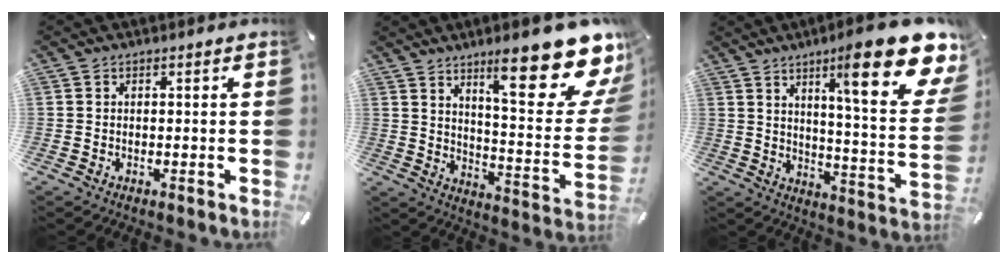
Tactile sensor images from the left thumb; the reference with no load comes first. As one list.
[{"total": 22.9, "force": [14.9, 6.4, 16.1], "torque": [-0.214, -0.120, 0.236]}, {"total": 22.0, "force": [12.9, 5.2, 17.1], "torque": [-0.248, -0.088, 0.197]}]